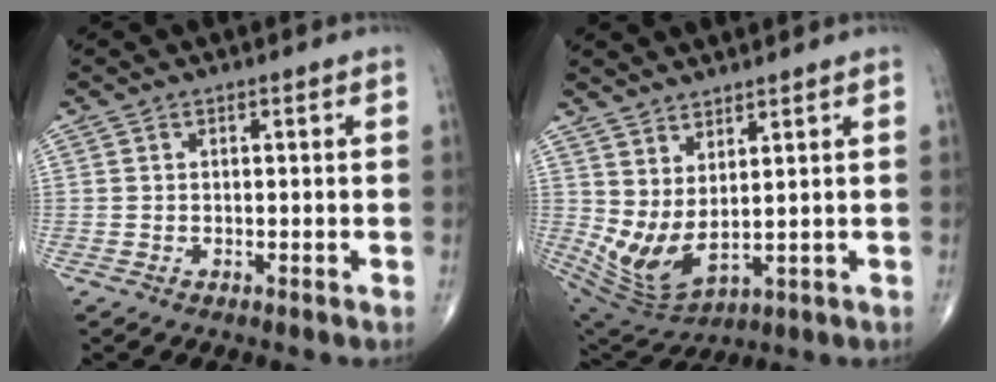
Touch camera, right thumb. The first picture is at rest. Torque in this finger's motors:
{"motor_torque": [2.36, 2.62, -0.08, -0.36, 0.01]}